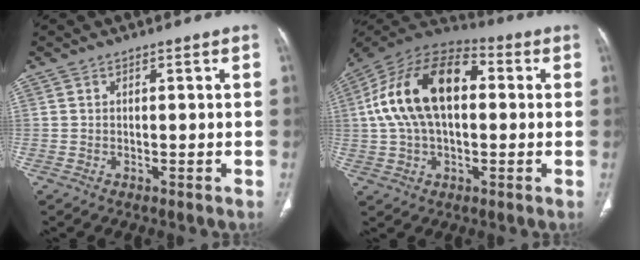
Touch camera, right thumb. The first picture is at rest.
{"total": 19.8, "force": [2.6, 11.5, 15.9], "torque": [-0.291, 0.039, 0.037]}